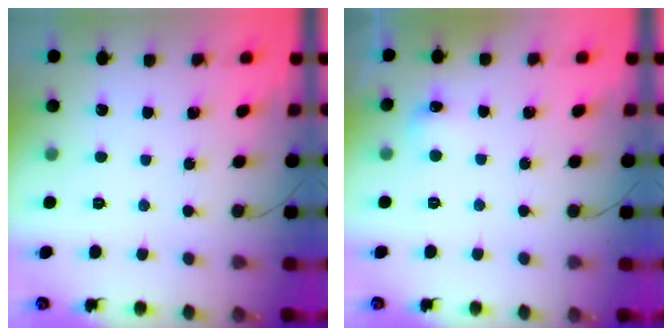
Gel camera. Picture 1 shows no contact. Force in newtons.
{"total": 5.1, "press": 4.9, "slide": 1.3}